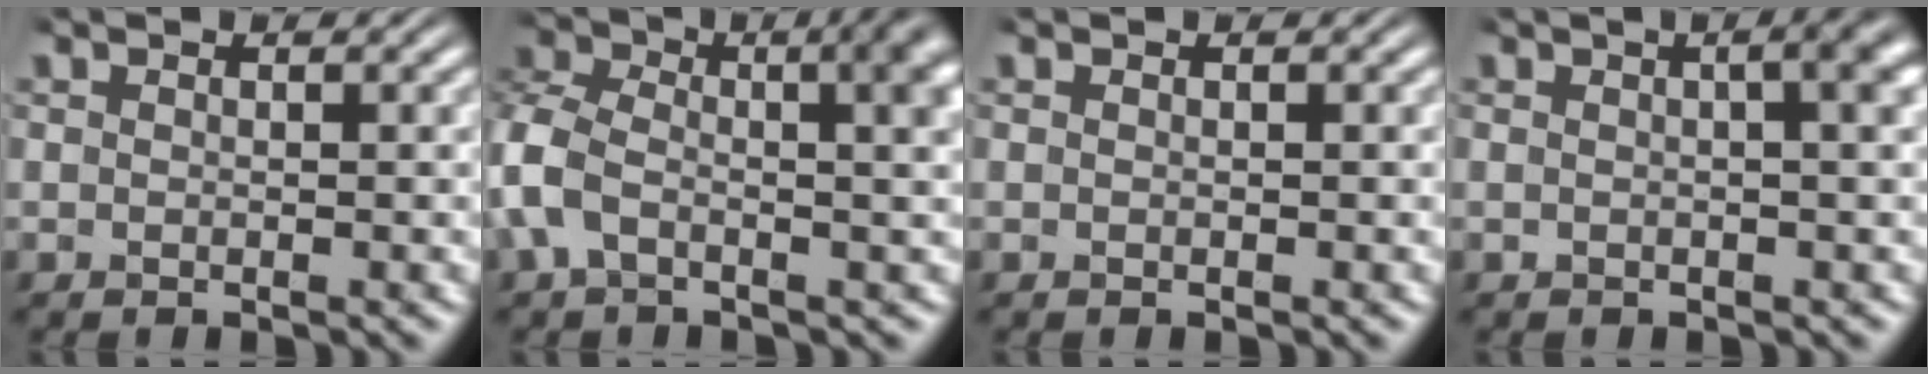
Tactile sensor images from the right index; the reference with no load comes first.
{"total": 7.3, "force": [-0.3, 4.4, 5.8], "torque": [-0.111, -0.006, -0.005]}
{"total": 0.0}
{"total": 6.0, "force": [1.9, 2.4, 5.2], "torque": [-0.033, 0.045, 0.009]}